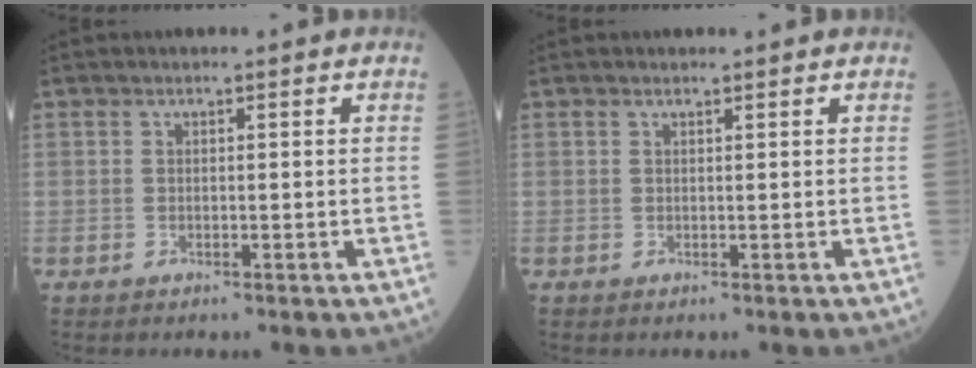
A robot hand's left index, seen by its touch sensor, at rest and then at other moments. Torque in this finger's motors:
{"motor_torque": [0.12, -0.03, -0.04, 0.00]}